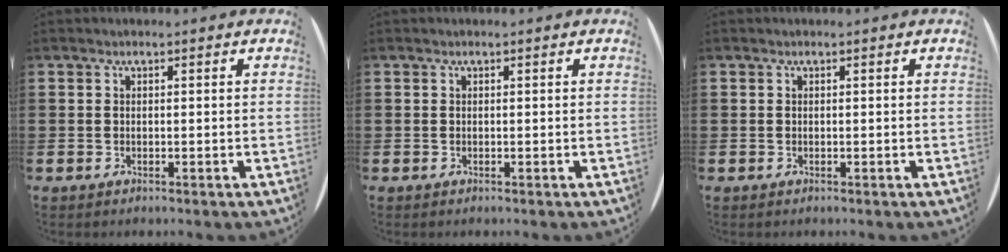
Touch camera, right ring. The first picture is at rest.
{"total": 0.0}
{"total": 0.0}